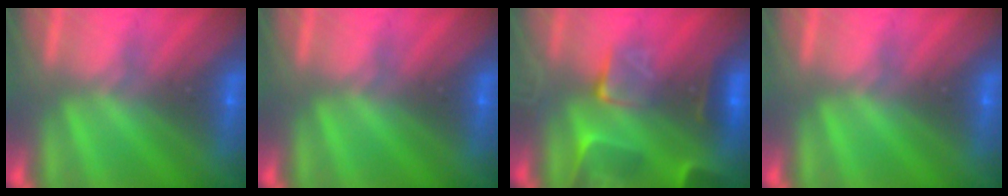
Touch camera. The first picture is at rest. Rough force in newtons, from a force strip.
{"total": 0.0}
{"total": 12.7}
{"total": 0.0}